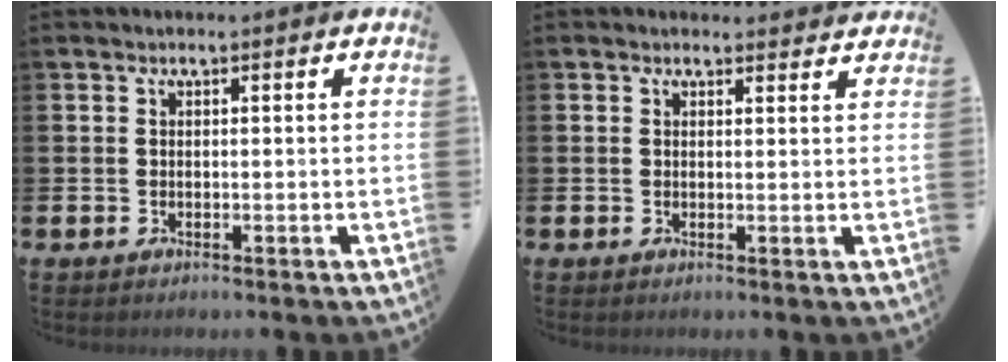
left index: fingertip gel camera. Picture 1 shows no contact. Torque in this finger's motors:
{"motor_torque": [0.89, -1.25, -0.02, 0.00]}